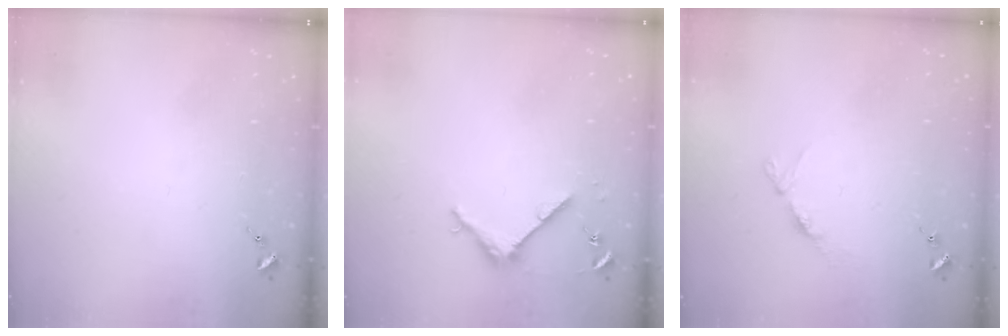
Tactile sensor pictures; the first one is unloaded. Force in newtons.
{"total": 4.5, "press": 4.5, "slide": 0.5}
{"total": 5.5, "press": 5.4, "slide": 0.6}